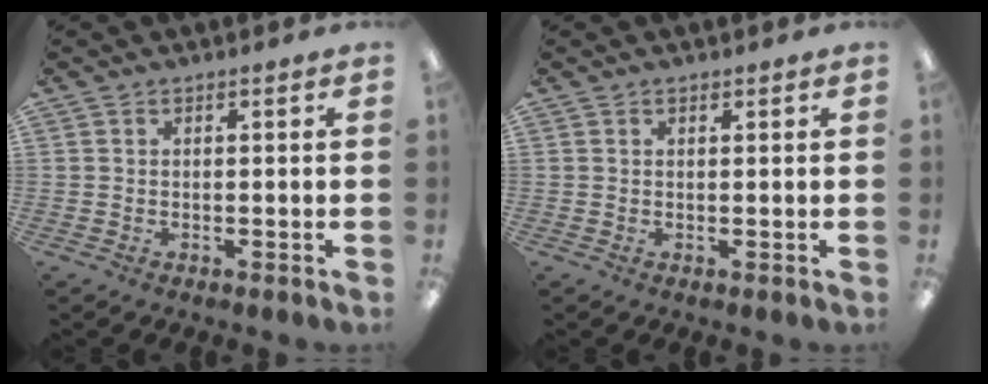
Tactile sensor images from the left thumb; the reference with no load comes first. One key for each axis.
{"total": 0.6, "fx": 0.5, "fy": 0.2, "fz": 0.2, "tx": 0.003, "ty": -0.002, "tz": 0.007}